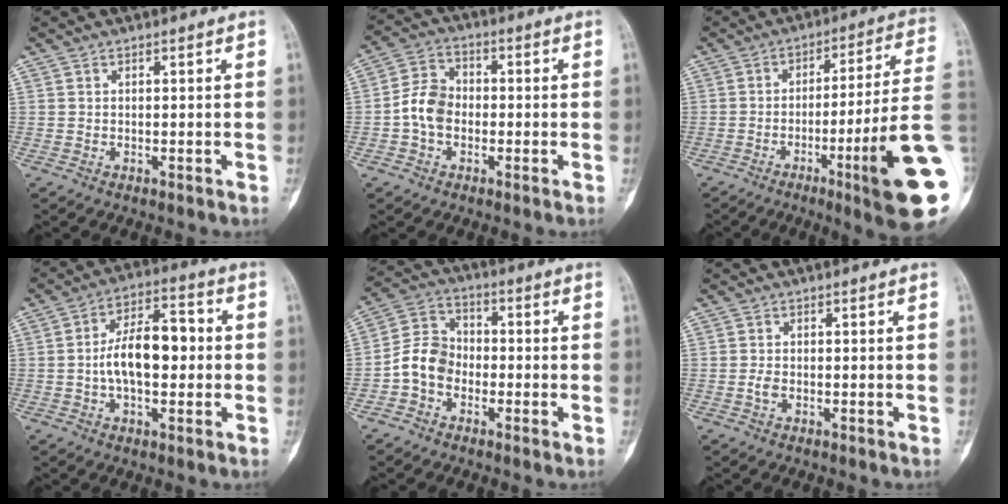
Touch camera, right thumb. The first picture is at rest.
{"total": 7.1, "force": [-1.4, 5.4, 4.5], "torque": [-0.071, 0.025, -0.040]}
{"total": 19.3, "force": [-6.1, 0.6, 18.3], "torque": [-0.215, 0.014, -0.093]}
{"total": 12.0, "force": [-0.5, 6.3, 10.3], "torque": [-0.160, 0.033, -0.014]}
{"total": 7.8, "force": [-2.5, 6.2, 4.0], "torque": [-0.062, 0.033, -0.061]}
{"total": 1.4, "force": [-0.4, 0.8, 1.0], "torque": [-0.023, 0.000, -0.010]}